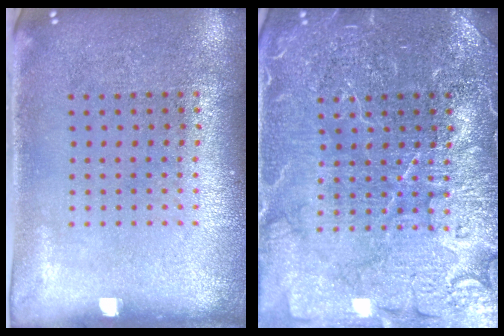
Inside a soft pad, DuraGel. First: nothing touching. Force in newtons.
{"total": 4.9, "press": 4.9, "slide": 0.7}